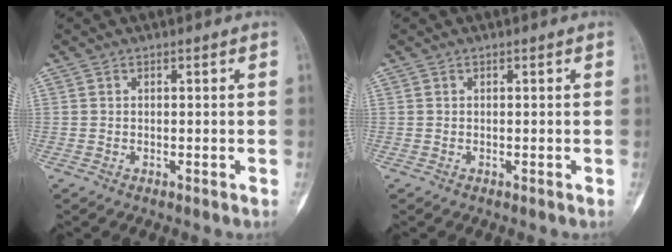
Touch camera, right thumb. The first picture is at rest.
{"total": 0.0}